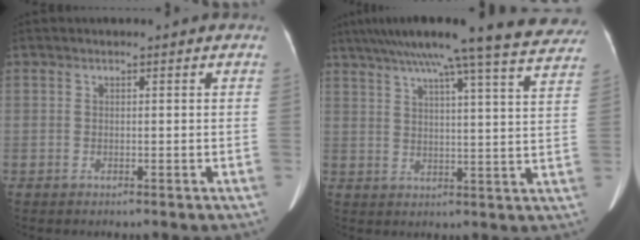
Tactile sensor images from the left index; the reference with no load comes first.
{"total": 25.6, "force": [21.9, 1.1, 13.2], "torque": [-0.211, -0.013, 0.275]}